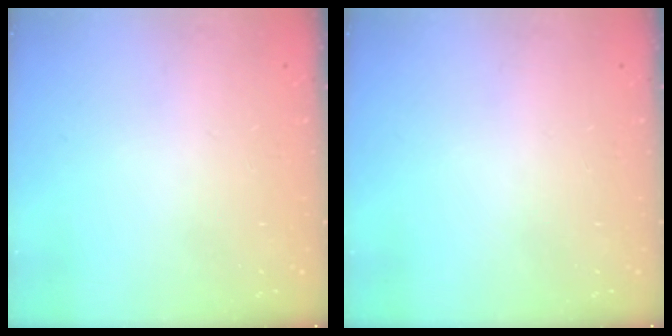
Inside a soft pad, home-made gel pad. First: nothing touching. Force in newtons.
{"total": 0.0}